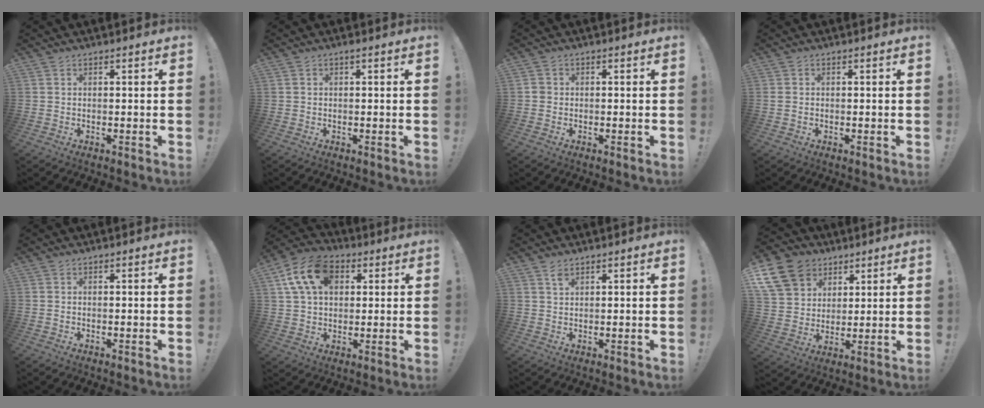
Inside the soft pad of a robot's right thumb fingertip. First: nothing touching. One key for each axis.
{"total": 0.0}
{"total": 1.3, "fx": -0.3, "fy": 1.3, "fz": 0.3, "tx": -0.004, "ty": 0.005, "tz": -0.005}
{"total": 0.8, "fx": -0.2, "fy": 0.6, "fz": 0.4, "tx": -0.014, "ty": 0.004, "tz": -0.003}
{"total": 0.0}
{"total": 14.5, "fx": 5.2, "fy": 10.0, "fz": 9.1, "tx": -0.164, "ty": -0.004, "tz": 0.104}
{"total": 1.7, "fx": 1.3, "fy": 0.8, "fz": 0.8, "tx": -0.008, "ty": -0.006, "tz": 0.023}
{"total": 15.2, "fx": 7.2, "fy": 11.9, "fz": 6.2, "tx": -0.107, "ty": -0.037, "tz": 0.146}